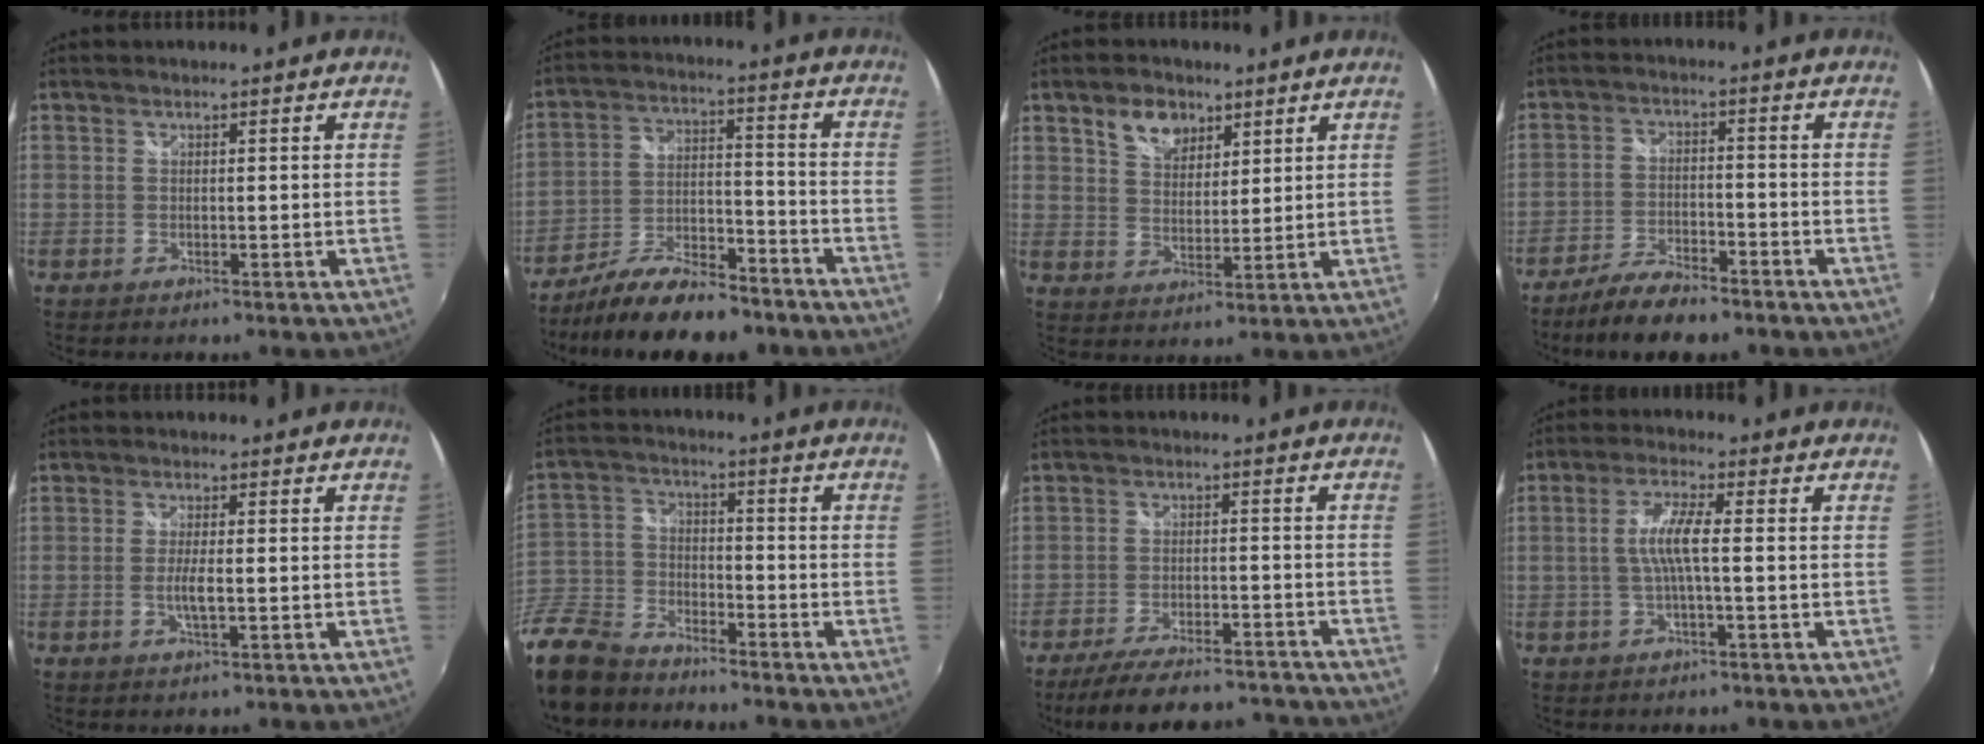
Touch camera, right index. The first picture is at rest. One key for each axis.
{"total": 16.6, "fx": -13.3, "fy": 5.1, "fz": 8.6, "tx": -0.165, "ty": -0.010, "tz": -0.211}
{"total": 6.5, "fx": 3.9, "fy": 4.1, "fz": 3.2, "tx": -0.051, "ty": 0.011, "tz": 0.071}
{"total": 9.6, "fx": -7.8, "fy": 2.7, "fz": 5.0, "tx": -0.121, "ty": -0.016, "tz": -0.138}
{"total": 3.1, "fx": -0.6, "fy": 0.3, "fz": 3.0, "tx": -0.058, "ty": -0.007, "tz": -0.011}
{"total": 16.9, "fx": -12.7, "fy": 8.7, "fz": 7.0, "tx": -0.199, "ty": -0.004, "tz": -0.242}
{"total": 17.8, "fx": -15.7, "fy": 5.2, "fz": 6.5, "tx": -0.140, "ty": 0.010, "tz": -0.211}
{"total": 5.6, "fx": -0.5, "fy": 0.4, "fz": 5.5, "tx": -0.111, "ty": 0.002, "tz": -0.006}